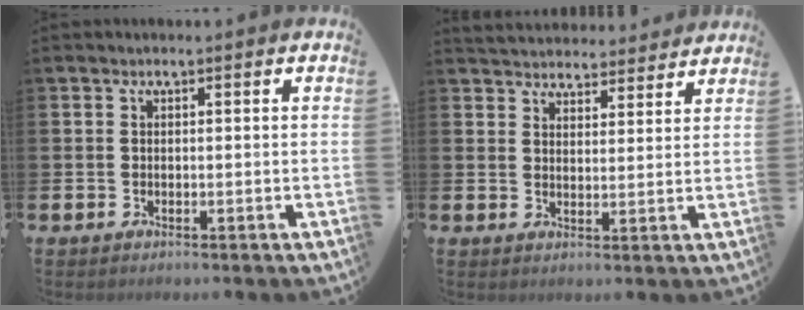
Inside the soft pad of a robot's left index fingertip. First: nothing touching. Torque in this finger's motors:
{"motor_torque": [0.71, -0.69, 0.25, 0.08]}